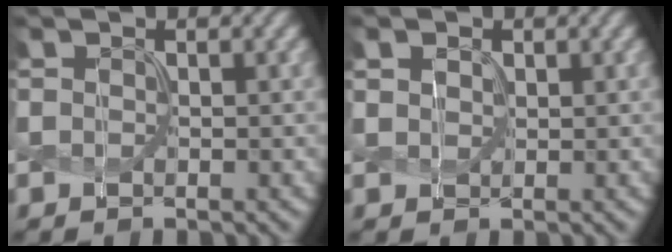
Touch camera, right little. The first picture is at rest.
{"total": 1.2, "force": [0.6, 0.9, 0.5], "torque": [-0.014, 0.003, 0.012]}